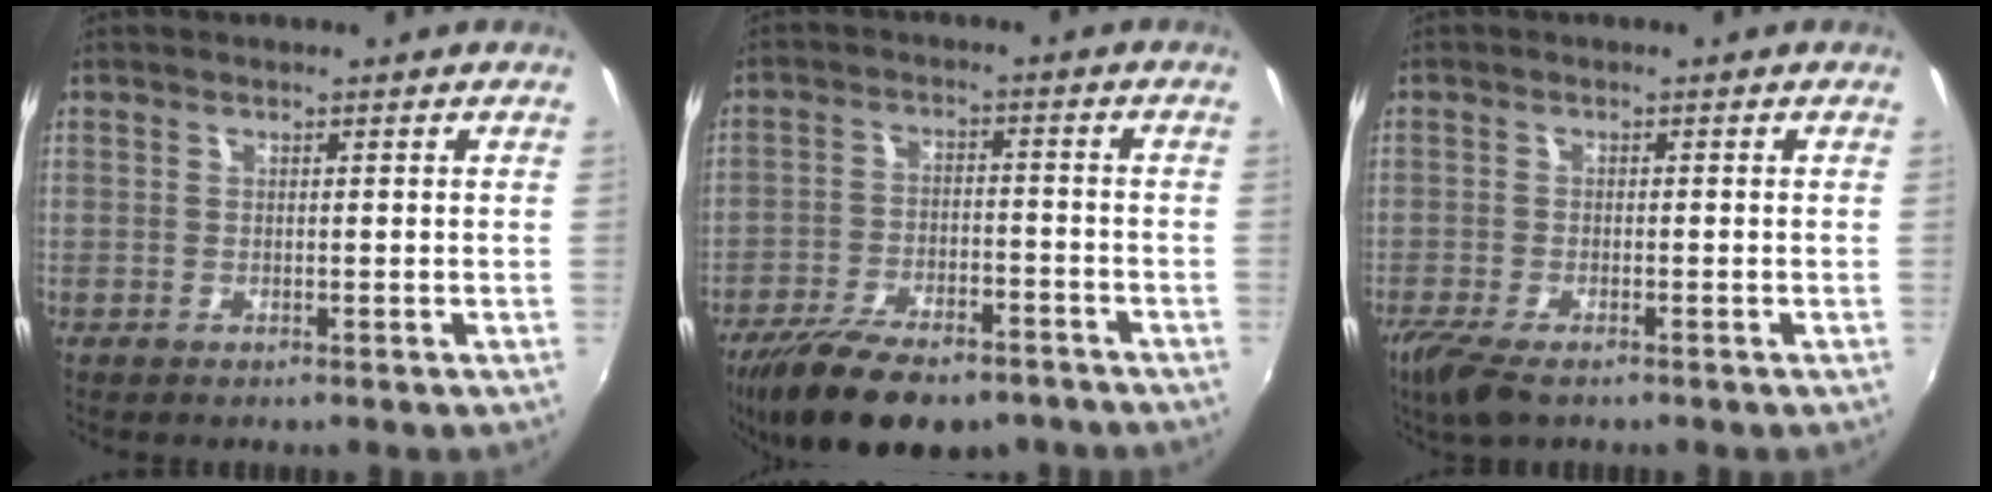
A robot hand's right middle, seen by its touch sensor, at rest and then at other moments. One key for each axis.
{"total": 17.1, "fx": -12.7, "fy": 6.6, "fz": 9.4, "tx": -0.195, "ty": -0.033, "tz": -0.199}
{"total": 6.4, "fx": -4.6, "fy": 1.9, "fz": 4.1, "tx": -0.100, "ty": -0.029, "tz": -0.087}